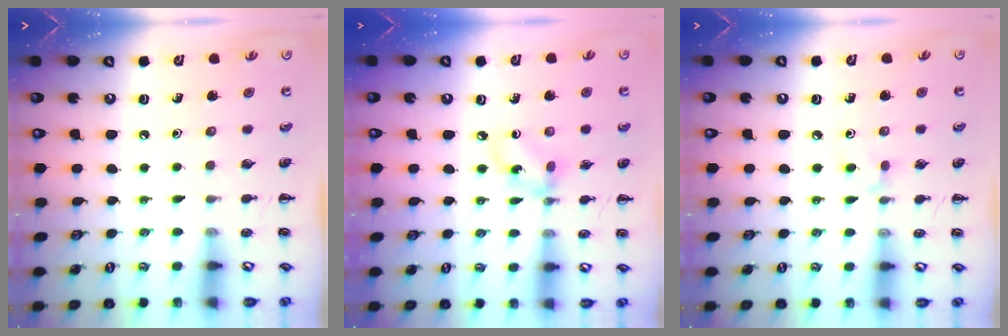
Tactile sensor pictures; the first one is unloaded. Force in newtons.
{"total": 5.2, "press": 5.2, "slide": 0.6}
{"total": 4.5, "press": 4.2, "slide": 1.4}